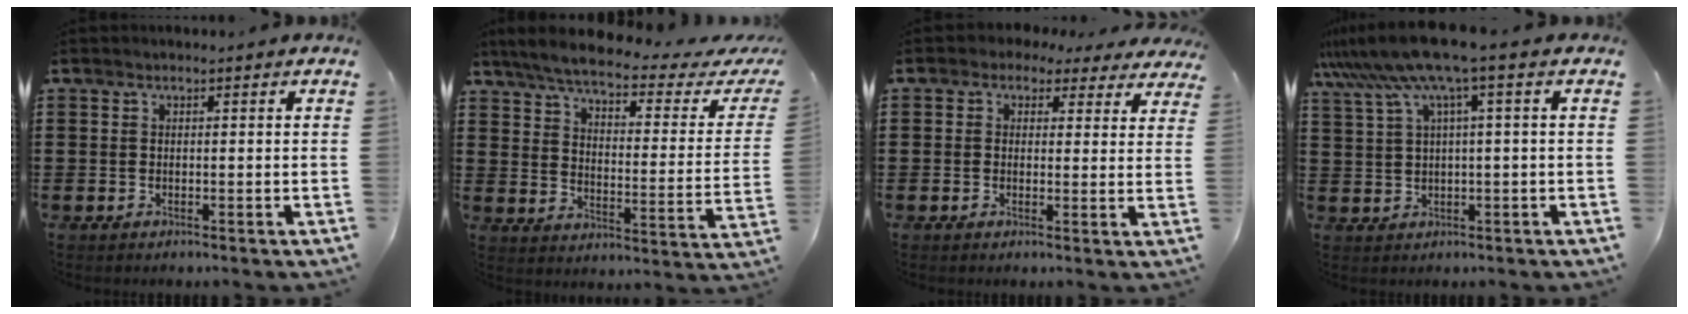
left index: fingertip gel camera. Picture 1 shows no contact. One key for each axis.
{"total": 5.2, "fx": 4.3, "fy": 0.1, "fz": 2.8, "tx": -0.078, "ty": -0.031, "tz": 0.069}
{"total": 2.3, "fx": 1.6, "fy": 1.6, "fz": 0.6, "tx": -0.016, "ty": 0.001, "tz": 0.025}
{"total": 7.3, "fx": 3.3, "fy": -0.3, "fz": 6.6, "tx": -0.151, "ty": -0.024, "tz": 0.051}